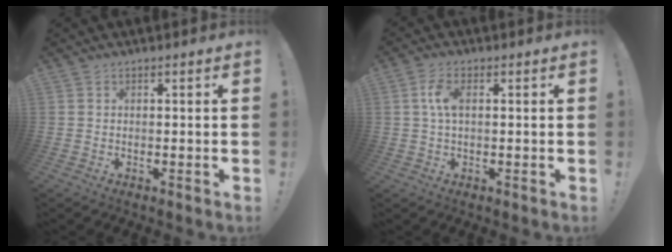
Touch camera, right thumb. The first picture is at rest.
{"total": 5.2, "force": [0.7, 2.4, 4.5], "torque": [-0.087, 0.005, 0.010]}